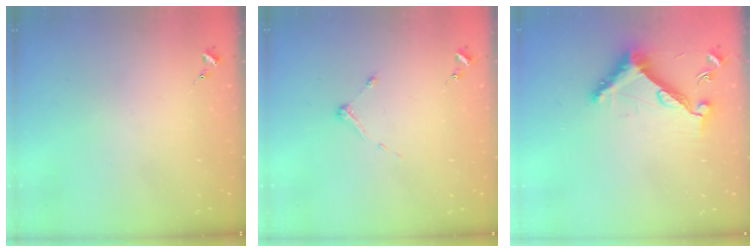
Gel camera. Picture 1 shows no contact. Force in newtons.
{"total": 3.9, "press": 3.8, "slide": 0.4}
{"total": 11.1, "press": 11.0, "slide": 0.7}